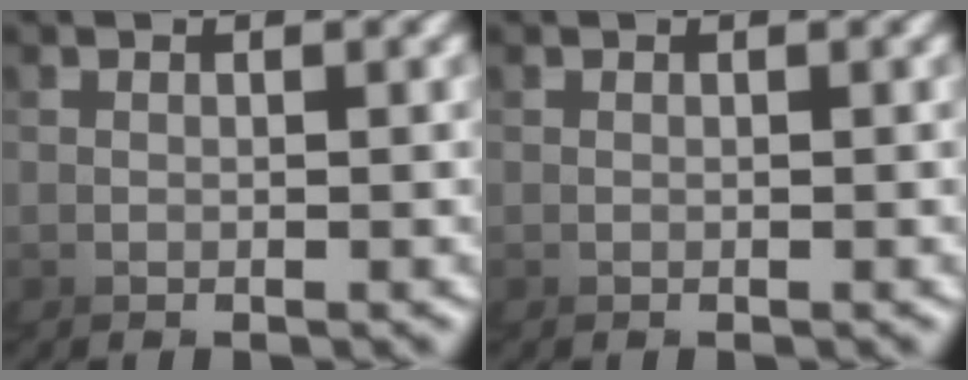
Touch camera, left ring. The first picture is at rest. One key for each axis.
{"total": 0.0}